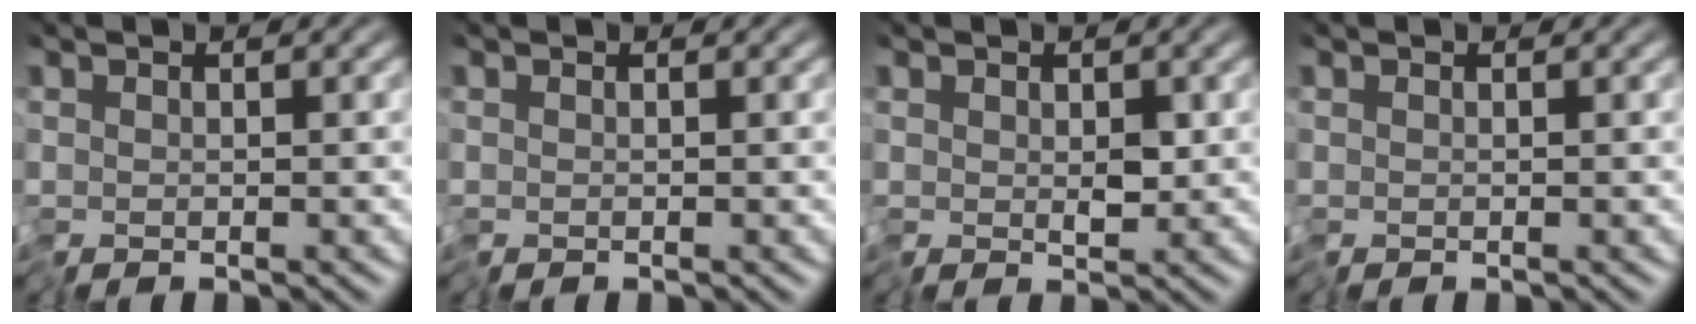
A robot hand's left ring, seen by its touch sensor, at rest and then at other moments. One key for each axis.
{"total": 0.0}
{"total": 1.3, "fx": 0.1, "fy": 0.8, "fz": 1.1, "tx": -0.018, "ty": -0.004, "tz": 0.003}
{"total": 0.0}